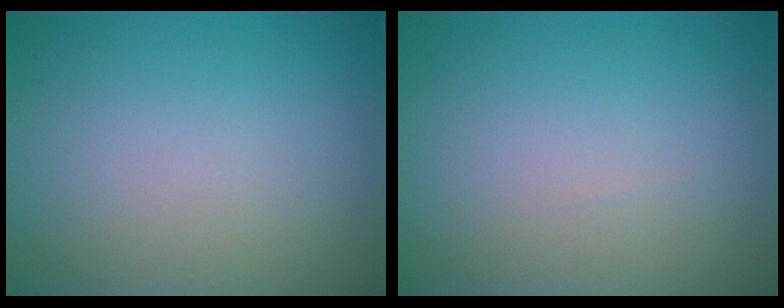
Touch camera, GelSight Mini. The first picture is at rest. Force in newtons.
{"total": 0.0}